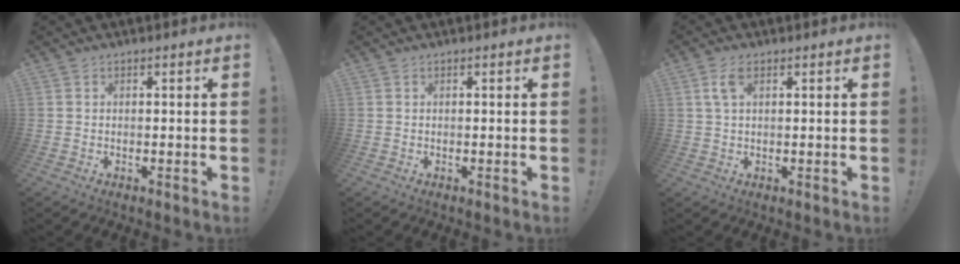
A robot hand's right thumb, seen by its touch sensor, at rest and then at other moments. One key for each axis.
{"total": 0.0}
{"total": 4.2, "fx": 1.7, "fy": 2.1, "fz": 3.2, "tx": -0.052, "ty": -0.001, "tz": 0.028}